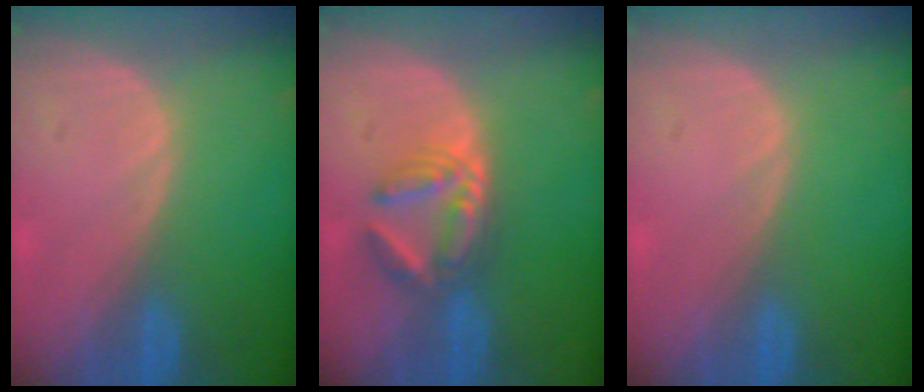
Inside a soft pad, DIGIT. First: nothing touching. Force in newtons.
{"total": 6.2, "press": 5.6, "slide": 2.6}
{"total": 0.0}